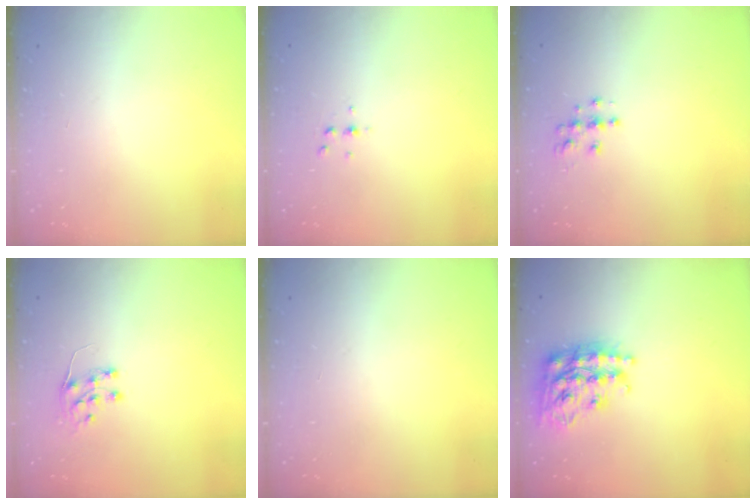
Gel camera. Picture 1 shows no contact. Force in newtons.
{"total": 2.6, "press": 2.6, "slide": 0.3}
{"total": 5.8, "press": 5.8, "slide": 0.2}
{"total": 6.5, "press": 6.4, "slide": 0.6}
{"total": 0.0}
{"total": 22.0, "press": 21.9, "slide": 1.4}